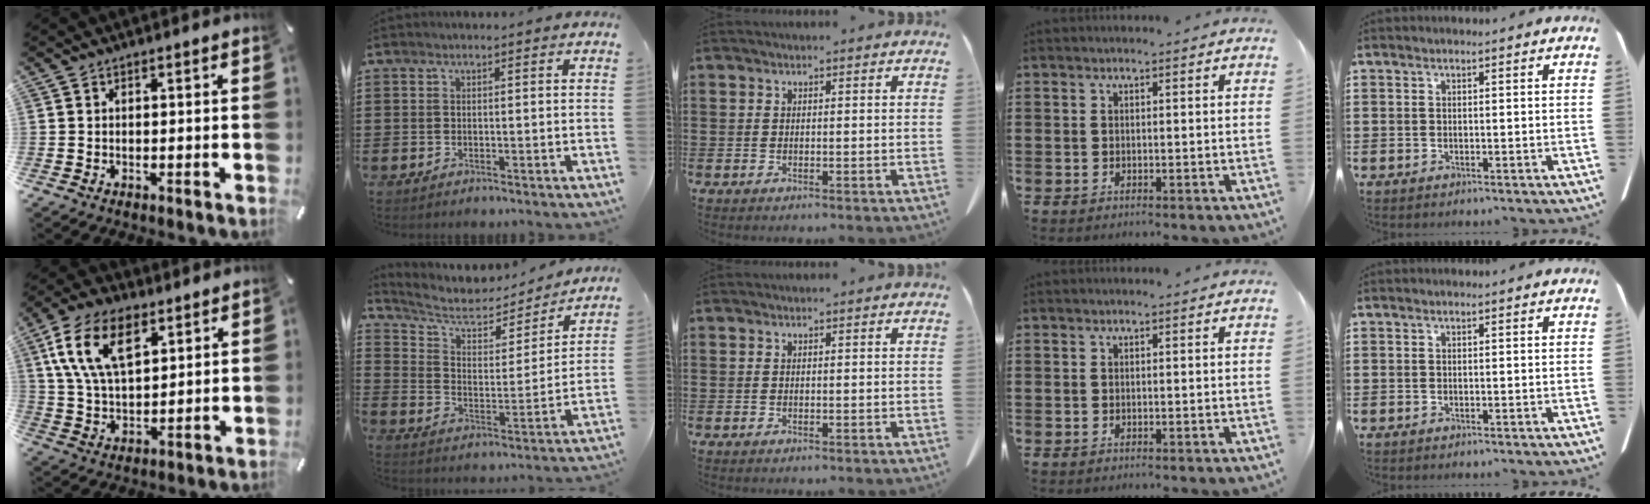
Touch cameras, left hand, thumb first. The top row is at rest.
{"thumb": {"total": 14.6, "force": [6.9, 8.3, 9.8], "torque": [-0.218, -0.005, 0.127]}, "index": {"total": 6.8, "force": [5.6, 2.4, 2.9], "torque": [-0.086, -0.033, 0.094]}}